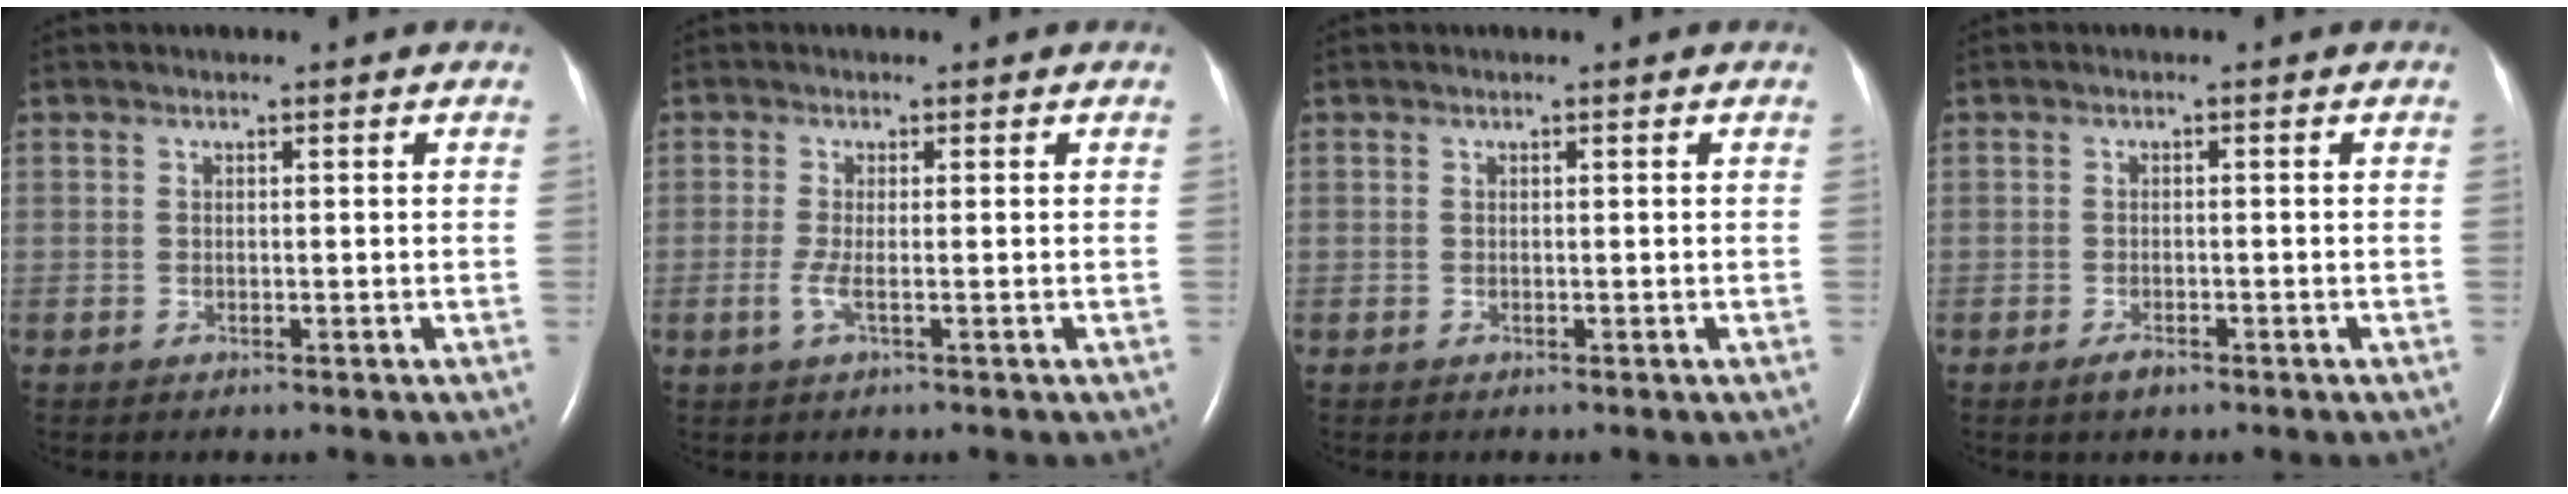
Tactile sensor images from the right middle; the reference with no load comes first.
{"total": 1.9, "force": [-0.5, 0.0, 1.8], "torque": [-0.046, -0.005, -0.013]}
{"total": 0.0}
{"total": 1.7, "force": [-1.2, 0.6, 1.0], "torque": [-0.027, -0.003, -0.018]}